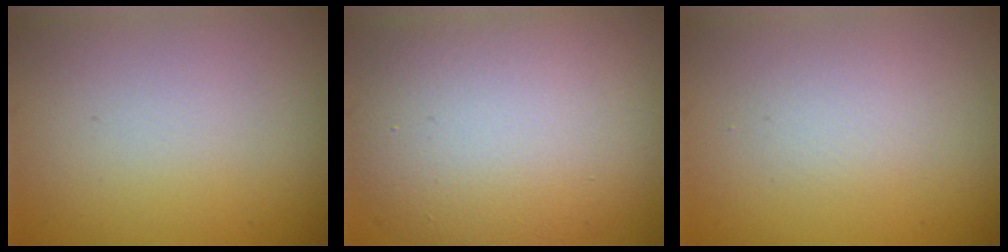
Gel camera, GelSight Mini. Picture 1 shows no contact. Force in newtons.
{"total": 10.7, "press": 10.7, "slide": 0.5}
{"total": 1.5, "press": 1.5, "slide": 0.1}